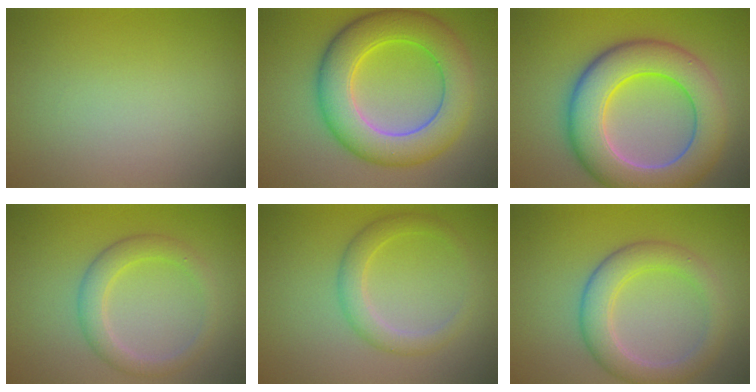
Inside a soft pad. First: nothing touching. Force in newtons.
{"total": 8.7, "press": 8.7, "slide": 0.2}
{"total": 9.8, "press": 9.7, "slide": 0.7}
{"total": 2.8, "press": 2.8, "slide": 0.1}
{"total": 2.6, "press": 2.6, "slide": 0.1}
{"total": 4.4, "press": 4.4, "slide": 0.3}